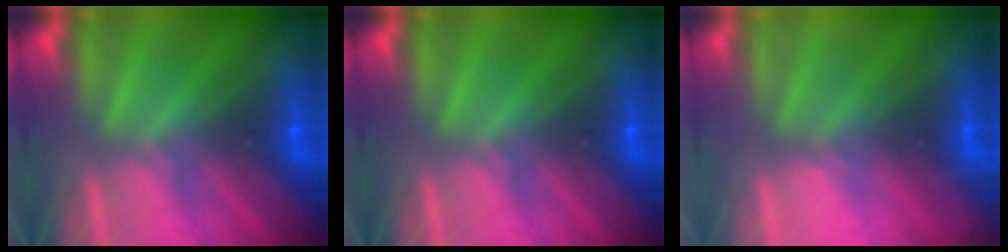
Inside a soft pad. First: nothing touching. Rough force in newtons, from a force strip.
{"total": 0.0}
{"total": 2.3}